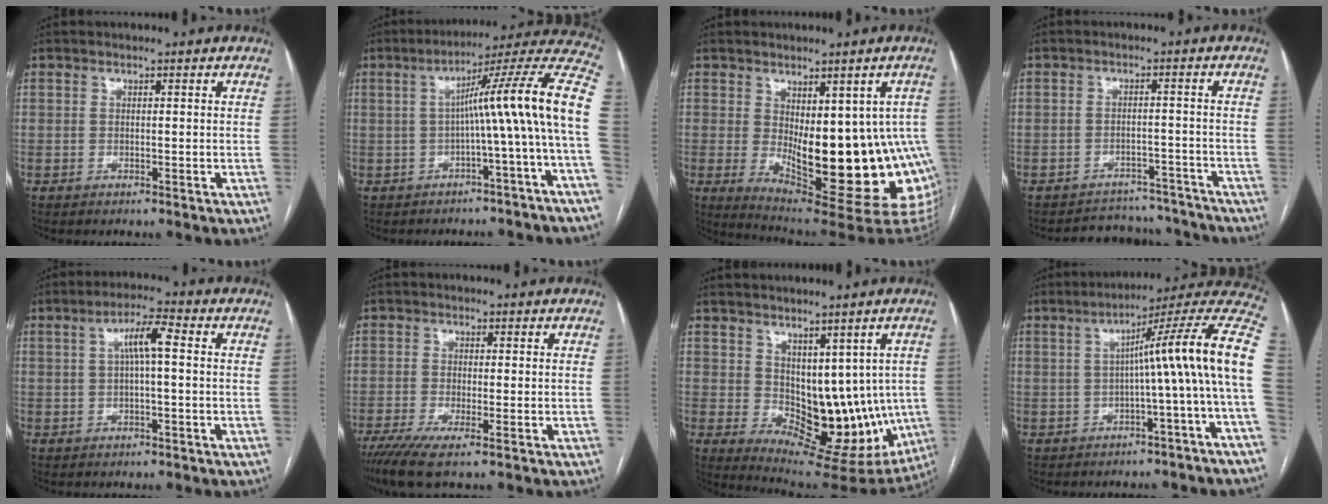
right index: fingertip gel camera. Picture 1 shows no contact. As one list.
[{"total": 15.1, "force": [-1.3, -1.8, 14.9], "torque": [-0.191, 0.038, -0.031]}, {"total": 20.3, "force": [-2.8, 7.5, 18.6], "torque": [-0.172, -0.004, -0.012]}, {"total": 10.0, "force": [-9.5, 3.2, -0.5], "torque": [0.021, 0.029, -0.114]}, {"total": 5.2, "force": [0.8, 0.7, 5.1], "torque": [-0.093, 0.016, 0.013]}, {"total": 5.9, "force": [-3.7, 0.4, 4.6], "torque": [-0.082, -0.016, -0.068]}, {"total": 13.6, "force": [0.5, 8.5, 10.7], "torque": [-0.126, -0.003, 0.032]}, {"total": 14.9, "force": [-0.7, -1.4, 14.8], "torque": [-0.186, 0.039, -0.022]}]